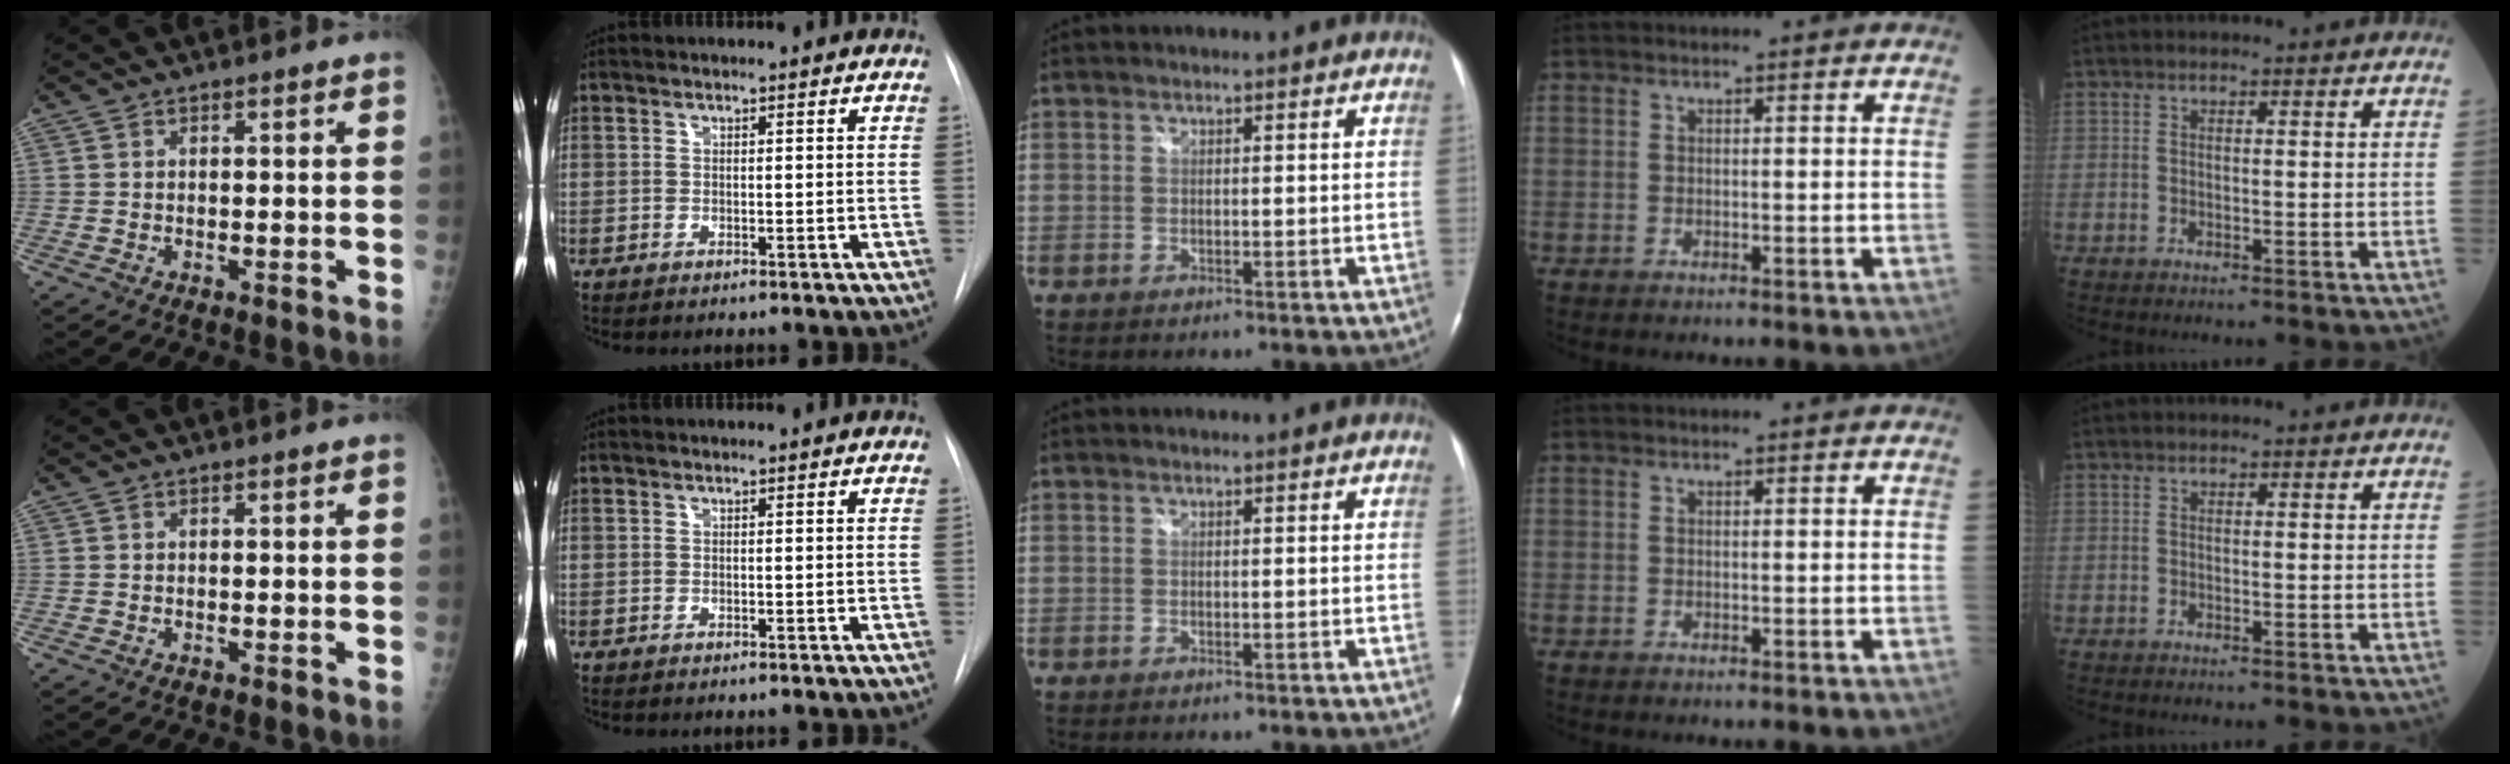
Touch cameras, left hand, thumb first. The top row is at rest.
{}